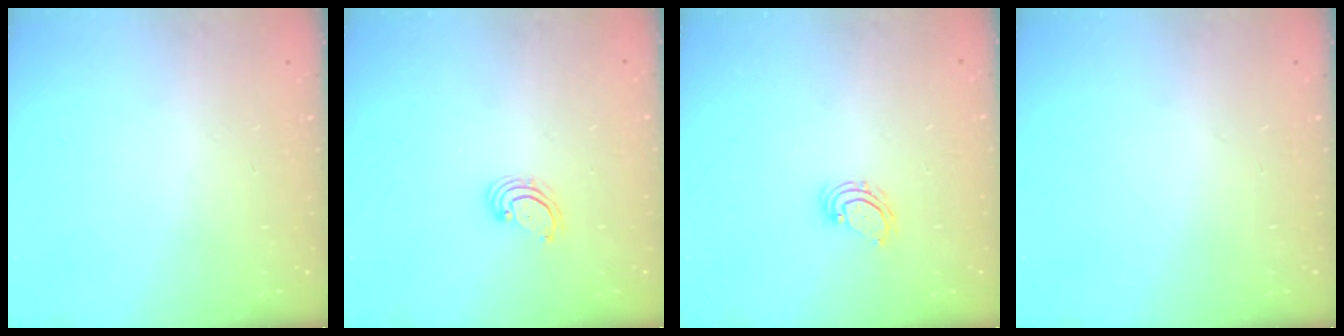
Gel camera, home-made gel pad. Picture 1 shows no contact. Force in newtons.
{"total": 3.2, "press": 3.2, "slide": 0.5}
{"total": 4.2, "press": 4.2, "slide": 0.5}
{"total": 0.0}